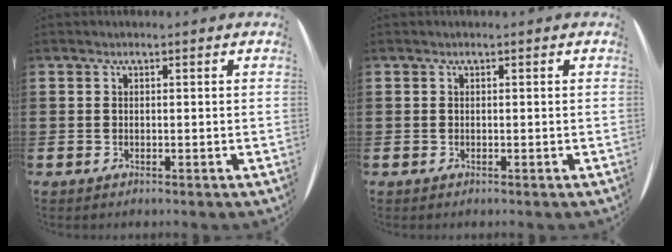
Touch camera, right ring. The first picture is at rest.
{"total": 0.0}